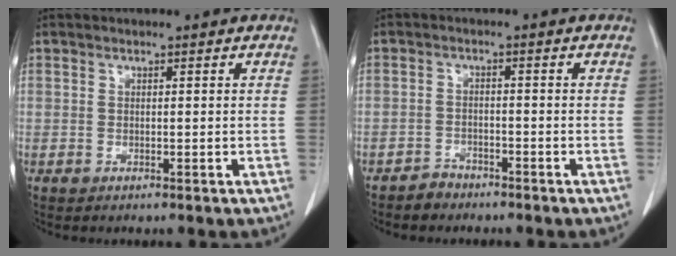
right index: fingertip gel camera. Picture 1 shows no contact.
{"total": 2.4, "force": [-2.1, 1.2, 0.1], "torque": [-0.007, 0.003, -0.036]}